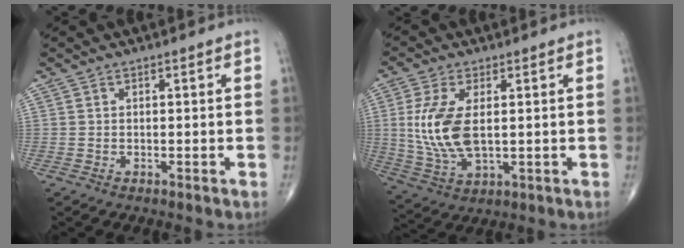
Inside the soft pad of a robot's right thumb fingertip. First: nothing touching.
{"total": 11.5, "force": [1.2, 5.7, 9.9], "torque": [-0.216, -0.009, 0.033]}